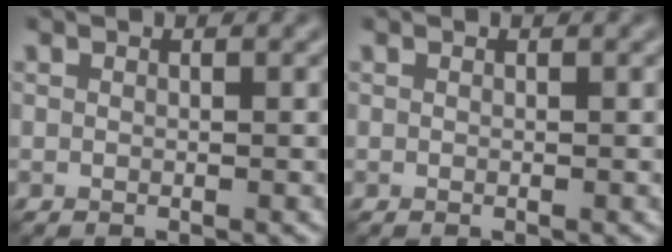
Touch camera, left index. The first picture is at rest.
{"total": 0.0}